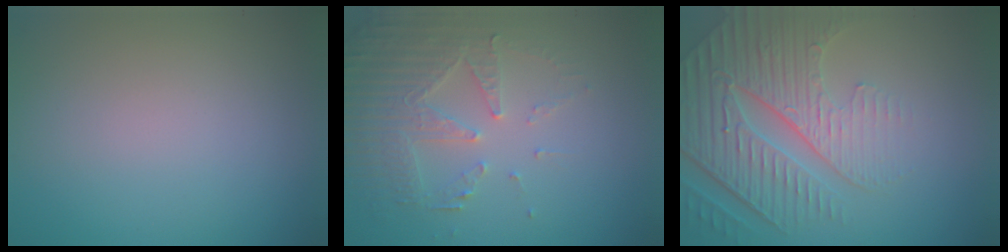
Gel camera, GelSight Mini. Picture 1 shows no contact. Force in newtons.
{"total": 5.3, "press": 3.6, "slide": 4.0}
{"total": 6.8, "press": 5.2, "slide": 4.3}